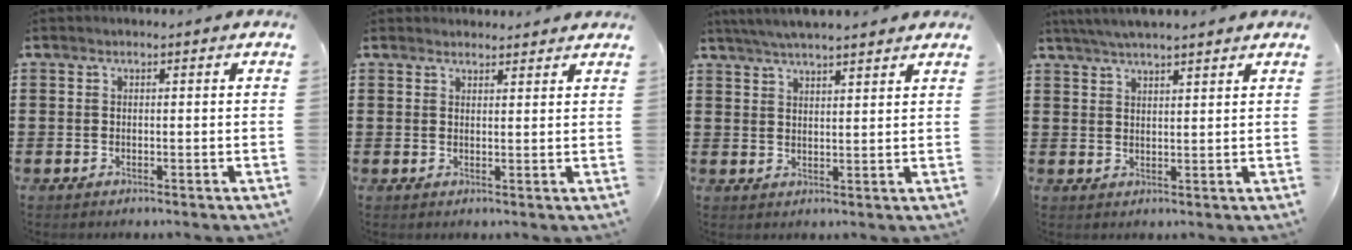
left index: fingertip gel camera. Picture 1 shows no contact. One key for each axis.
{"total": 1.6, "fx": 1.6, "fy": 0.3, "fz": -0.3, "tx": 0.001, "ty": 0.000, "tz": 0.032}
{"total": 3.6, "fx": 3.4, "fy": -0.2, "fz": 1.1, "tx": -0.032, "ty": -0.009, "tz": 0.061}
{"total": 3.4, "fx": 3.1, "fy": -0.2, "fz": 1.3, "tx": -0.033, "ty": -0.004, "tz": 0.057}